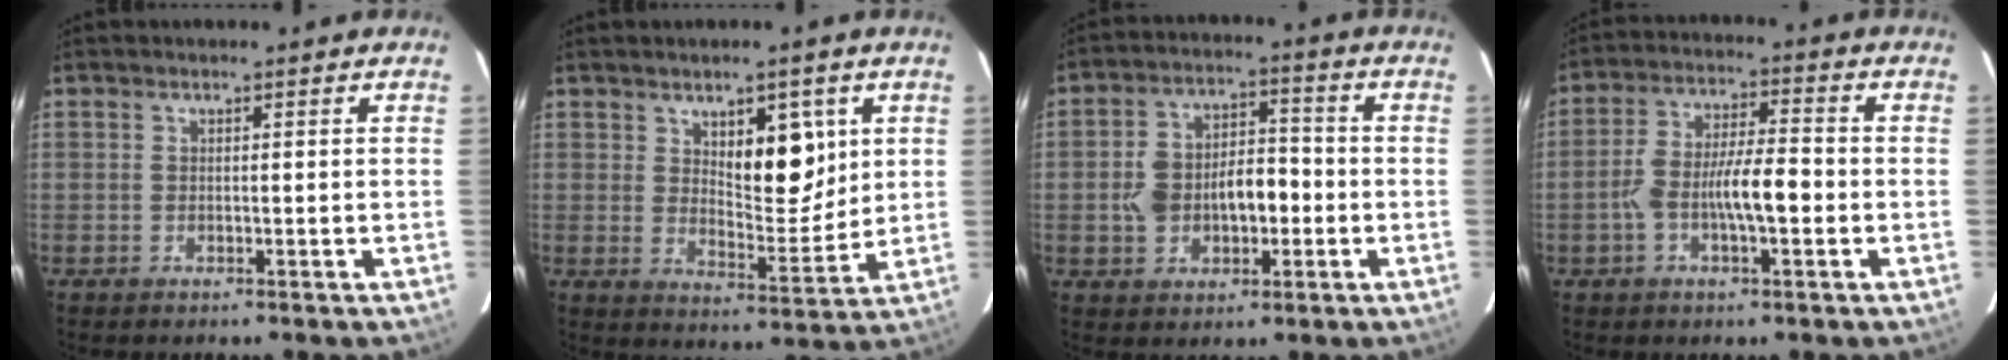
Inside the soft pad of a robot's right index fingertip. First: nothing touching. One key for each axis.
{"total": 8.7, "fx": 3.4, "fy": 3.5, "fz": 7.2, "tx": -0.105, "ty": -0.003, "tz": 0.059}
{"total": 10.0, "fx": -1.5, "fy": 5.6, "fz": 8.1, "tx": -0.146, "ty": 0.027, "tz": -0.019}
{"total": 8.7, "fx": -2.0, "fy": 2.3, "fz": 8.1, "tx": -0.159, "ty": 0.019, "tz": -0.038}